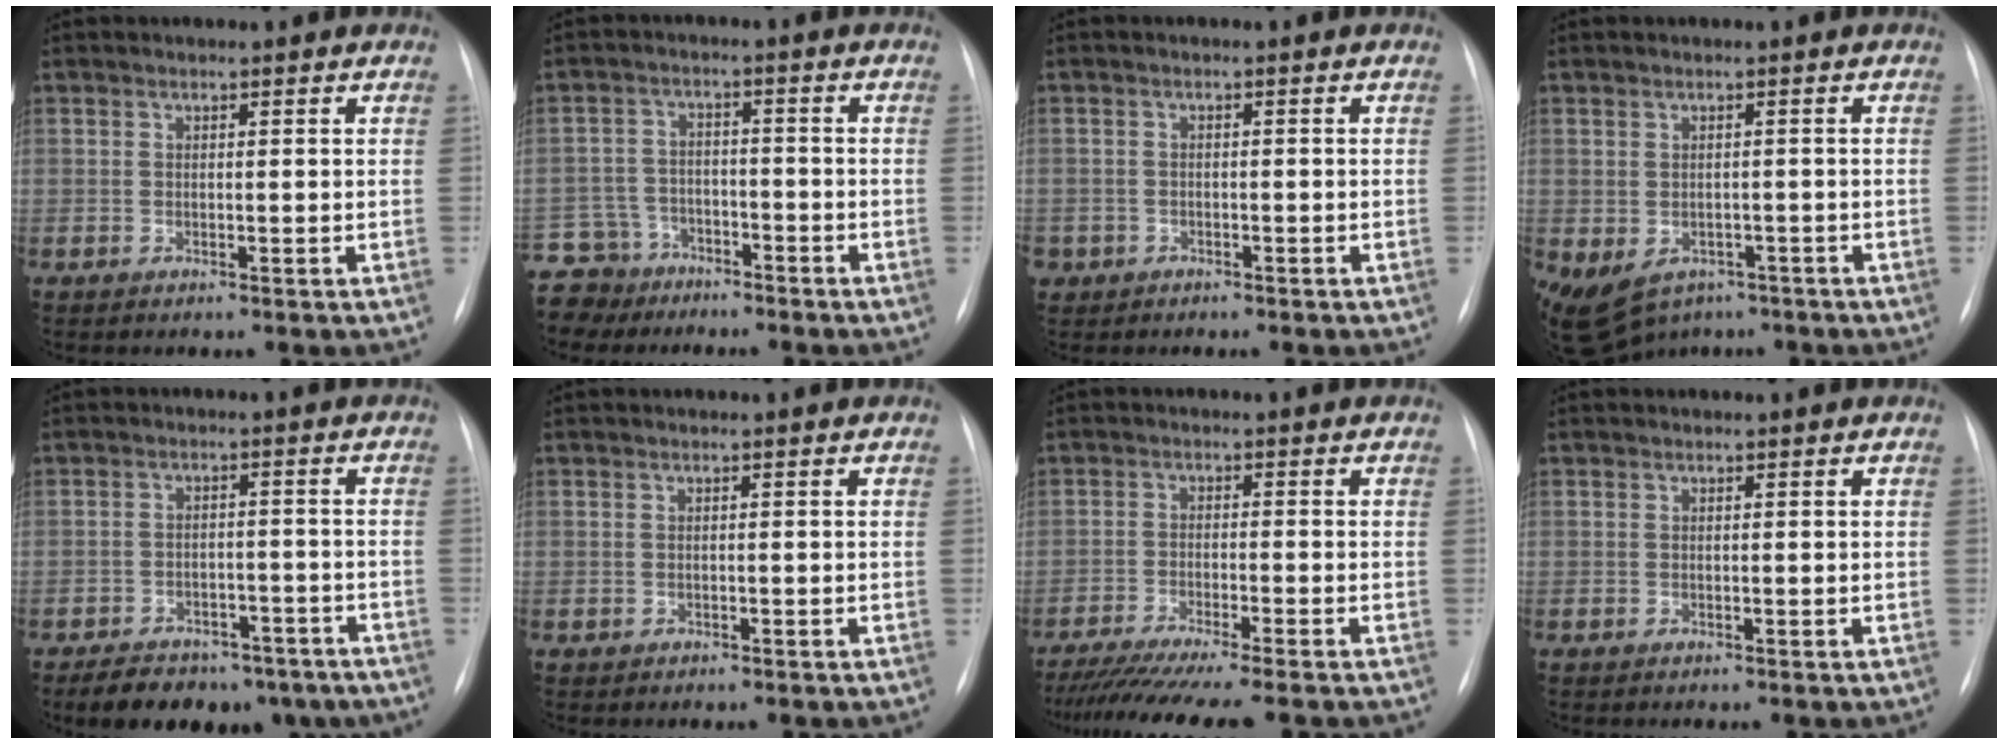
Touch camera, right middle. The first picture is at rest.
{"total": 8.4, "force": [-6.9, 4.8, -0.2], "torque": [-0.008, 0.012, -0.122]}
{"total": 2.6, "force": [-1.6, 2.0, 0.2], "torque": [-0.006, 0.005, -0.025]}
{"total": 12.5, "force": [-6.6, 9.1, 5.4], "torque": [-0.136, -0.004, -0.083]}
{"total": 14.1, "force": [-10.4, 7.4, 6.0], "torque": [-0.084, 0.009, -0.133]}
{"total": 0.0}
{"total": 12.5, "force": [-10.8, -0.7, 6.4], "torque": [-0.077, -0.034, -0.163]}
{"total": 0.0}